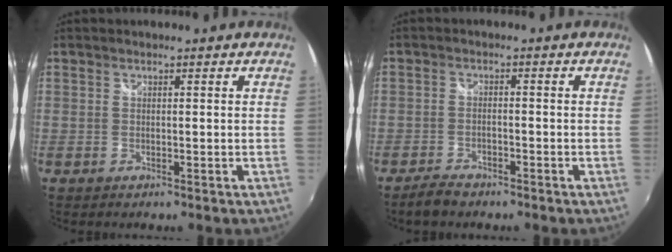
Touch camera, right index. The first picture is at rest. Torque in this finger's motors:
{"motor_torque": [0.26, 0.04, 0.15, 0.00]}